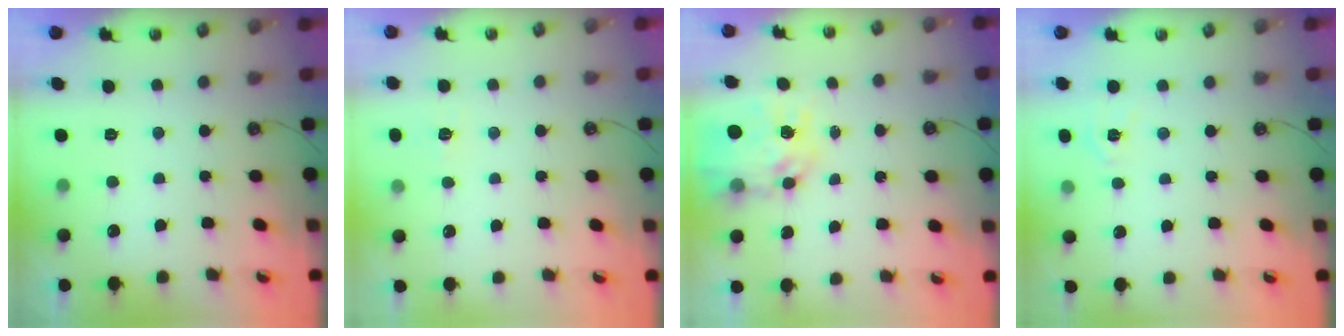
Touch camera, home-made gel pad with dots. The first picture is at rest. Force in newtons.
{"total": 4.6, "press": 4.6, "slide": 0.6}
{"total": 11.2, "press": 11.2, "slide": 1.1}
{"total": 4.6, "press": 4.5, "slide": 0.6}